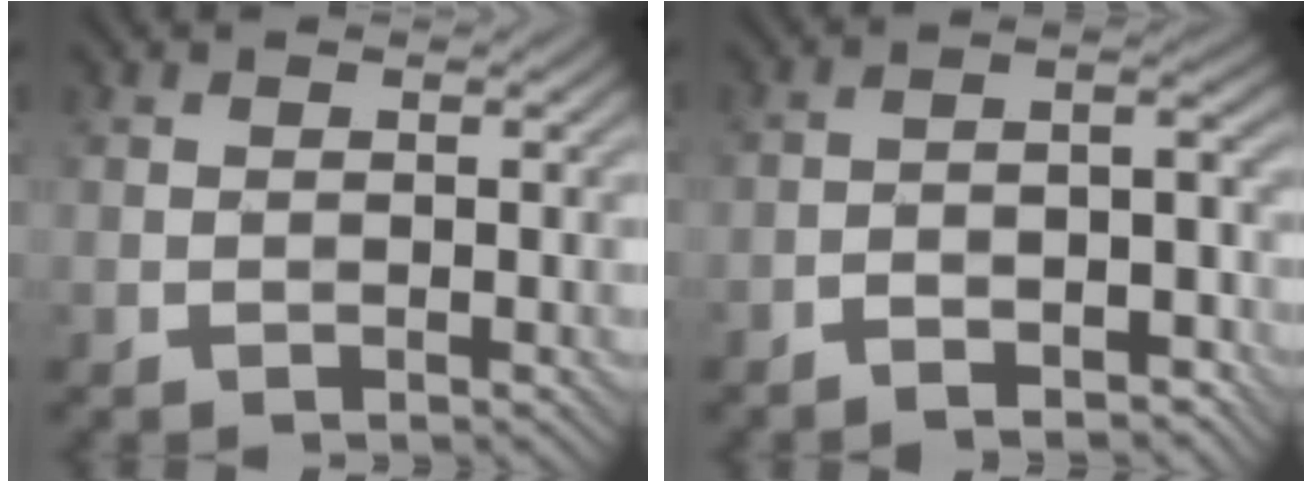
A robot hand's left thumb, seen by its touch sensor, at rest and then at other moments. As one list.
[{"total": 6.3, "force": [-4.3, 1.9, 4.2], "torque": [-0.066, 0.003, -0.070]}]